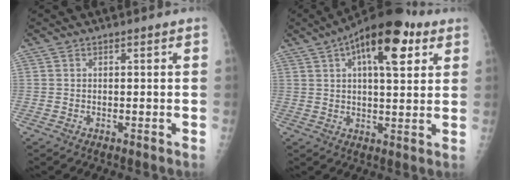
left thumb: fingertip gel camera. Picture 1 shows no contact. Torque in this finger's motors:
{"motor_torque": [0.42, 0.59, 0.21, -0.17, 0.15]}